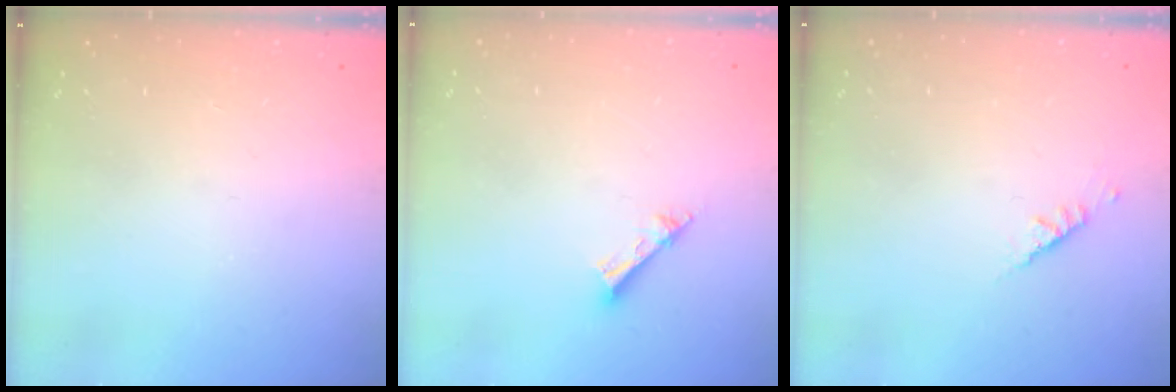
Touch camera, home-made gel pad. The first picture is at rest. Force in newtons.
{"total": 3.2, "press": 3.2, "slide": 0.2}
{"total": 2.5, "press": 2.4, "slide": 0.7}